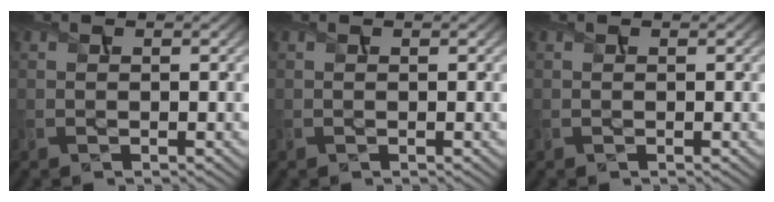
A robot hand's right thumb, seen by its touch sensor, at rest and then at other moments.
{"total": 0.0}
{"total": 0.0}